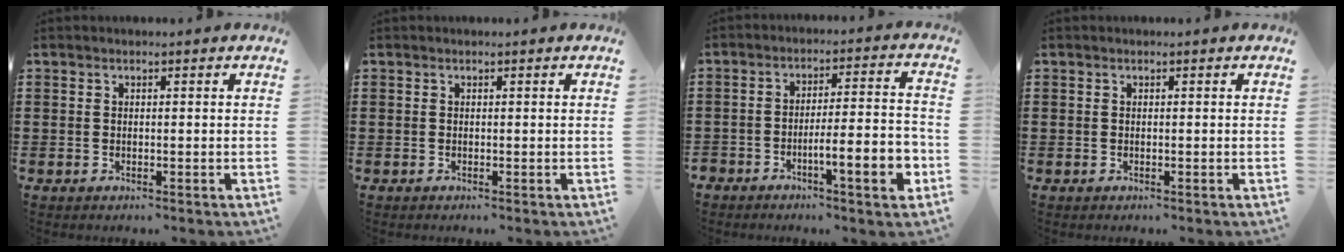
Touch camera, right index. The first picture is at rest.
{"total": 0.0}
{"total": 7.6, "force": [-3.7, 1.3, 6.5], "torque": [-0.090, -0.005, -0.067]}
{"total": 0.0}